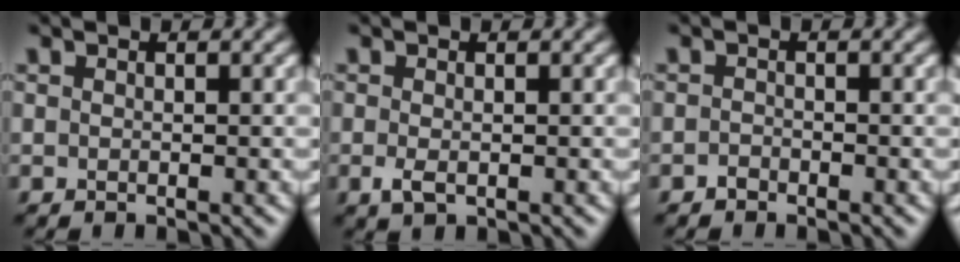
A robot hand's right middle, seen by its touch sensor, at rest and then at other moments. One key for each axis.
{"total": 1.5, "fx": -0.5, "fy": 0.8, "fz": 1.2, "tx": -0.028, "ty": -0.006, "tz": -0.009}
{"total": 0.7, "fx": -0.6, "fy": 0.4, "fz": 0.2, "tx": -0.001, "ty": -0.001, "tz": -0.012}